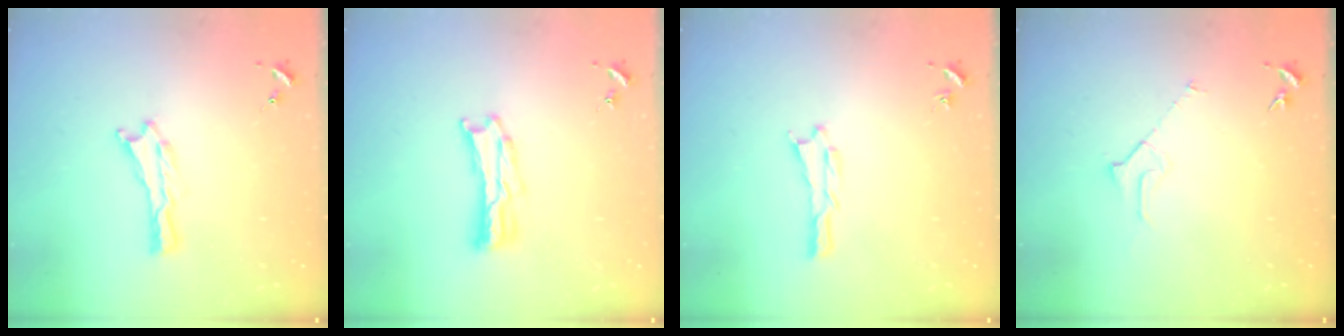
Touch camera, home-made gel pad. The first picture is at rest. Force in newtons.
{"total": 1.6, "press": 1.6, "slide": 0.3}
{"total": 0.6, "press": 0.6, "slide": 0.1}
{"total": 2.3, "press": 2.3, "slide": 0.2}